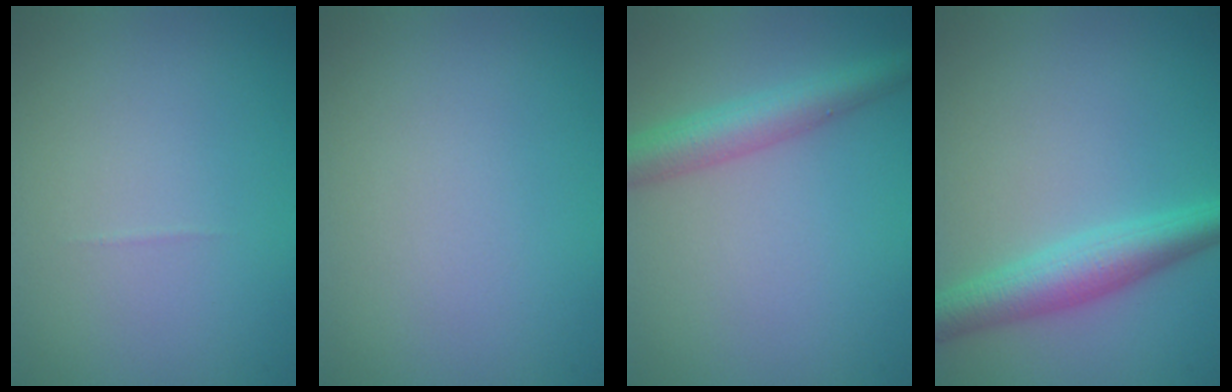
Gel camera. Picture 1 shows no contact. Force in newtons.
{"total": 0.0}
{"total": 4.1, "press": 4.1, "slide": 0.0}
{"total": 4.3, "press": 4.3, "slide": 0.0}